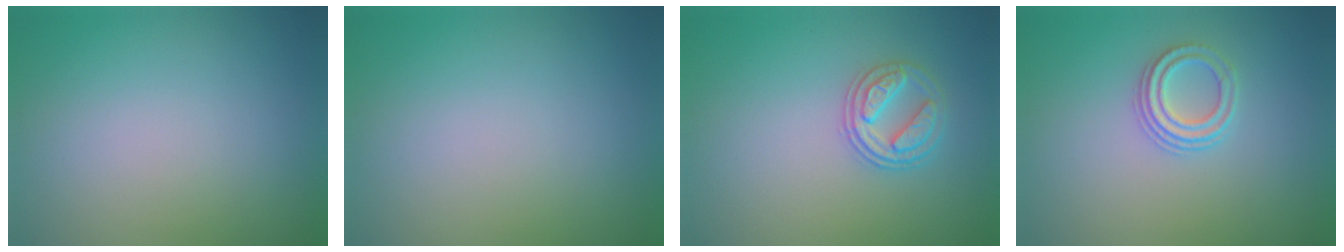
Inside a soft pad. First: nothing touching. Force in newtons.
{"total": 0.0}
{"total": 2.7, "press": 2.6, "slide": 0.3}
{"total": 2.5, "press": 2.2, "slide": 1.2}